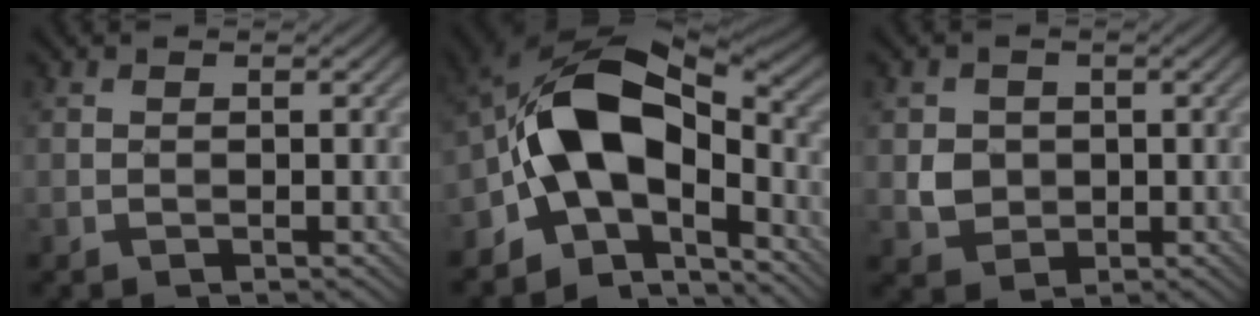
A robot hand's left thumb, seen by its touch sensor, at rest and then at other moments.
{"total": 12.4, "force": [-4.1, 7.8, 8.8], "torque": [-0.147, 0.009, -0.085]}
{"total": 3.4, "force": [0.1, 3.2, 1.3], "torque": [-0.041, -0.003, -0.002]}